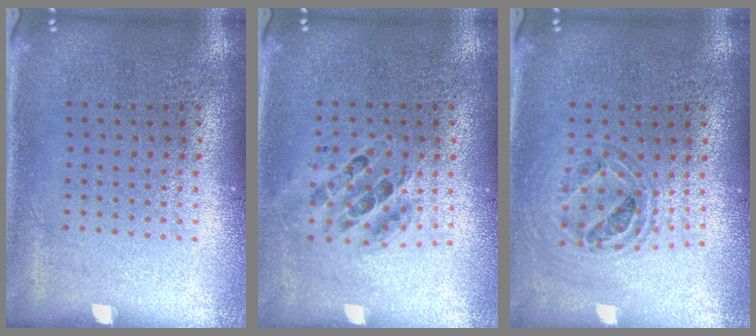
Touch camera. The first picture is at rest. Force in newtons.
{"total": 0.7, "press": 0.7, "slide": 0.1}
{"total": 0.8, "press": 0.8, "slide": 0.1}